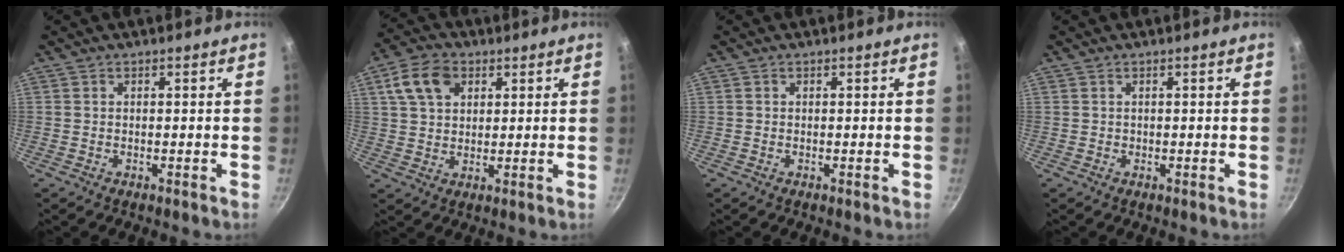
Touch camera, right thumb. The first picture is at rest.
{"total": 8.9, "force": [3.5, 6.2, 5.3], "torque": [-0.086, 0.005, 0.058]}
{"total": 0.0}
{"total": 0.0}